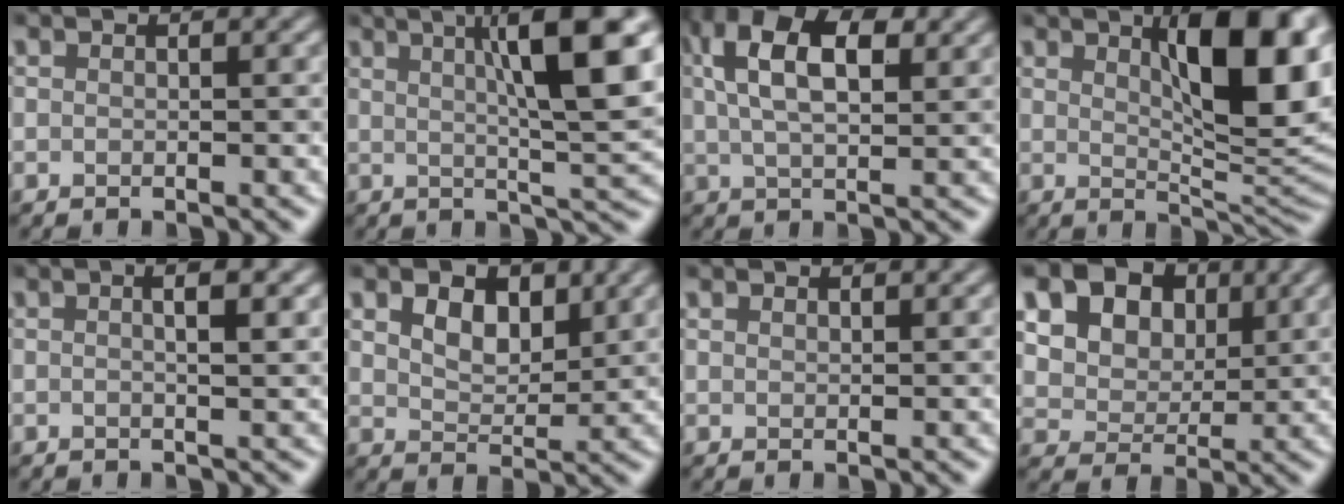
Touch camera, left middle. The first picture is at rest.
{"total": 10.7, "force": [3.2, 2.0, 10.0], "torque": [-0.123, 0.008, 0.045]}
{"total": 8.2, "force": [2.8, 4.1, 6.5], "torque": [-0.125, 0.016, 0.044]}
{"total": 9.8, "force": [3.2, 3.1, 8.7], "torque": [-0.122, -0.002, 0.054]}
{"total": 2.8, "force": [0.7, 0.9, 2.6], "torque": [-0.020, 0.005, -0.006]}
{"total": 4.0, "force": [1.8, 2.5, 2.5], "torque": [-0.052, -0.004, 0.028]}
{"total": 0.7, "force": [0.6, 0.3, 0.2], "torque": [-0.007, -0.002, 0.013]}
{"total": 22.7, "force": [10.5, 17.0, 10.7], "torque": [-0.241, 0.047, 0.162]}